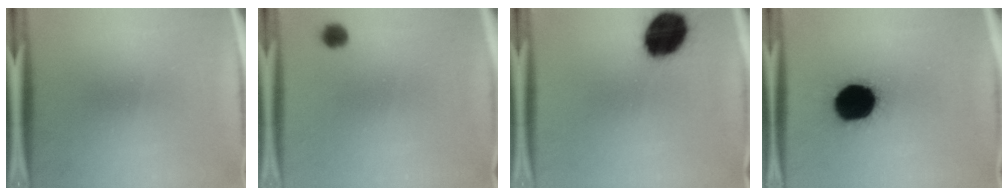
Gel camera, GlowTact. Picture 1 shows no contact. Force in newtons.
{"total": 2.6}
{"total": 17.1}
{"total": 19.7}